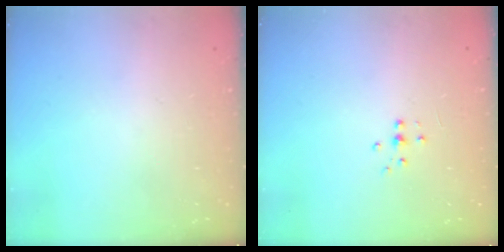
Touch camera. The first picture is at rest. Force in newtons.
{"total": 4.4, "press": 4.3, "slide": 0.7}